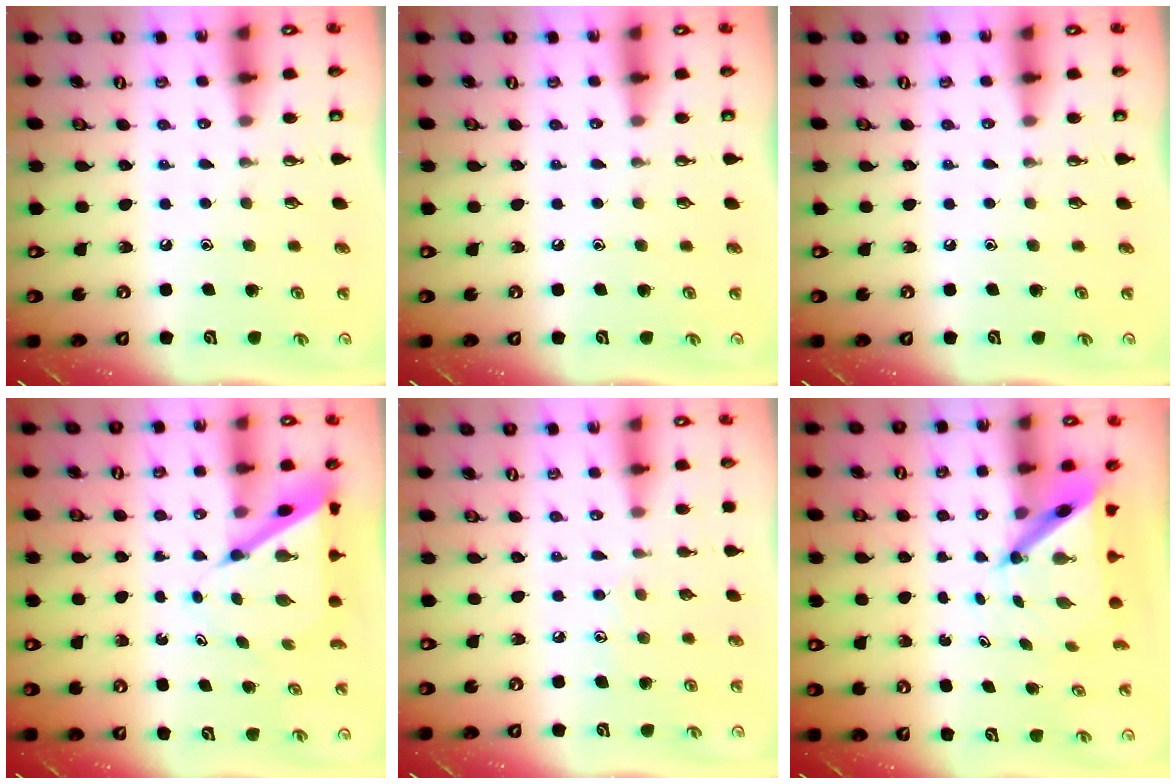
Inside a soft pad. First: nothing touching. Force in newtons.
{"total": 0.0}
{"total": 0.0}
{"total": 6.6, "press": 6.6, "slide": 0.4}
{"total": 4.8, "press": 4.8, "slide": 0.4}
{"total": 5.9, "press": 5.9, "slide": 0.5}